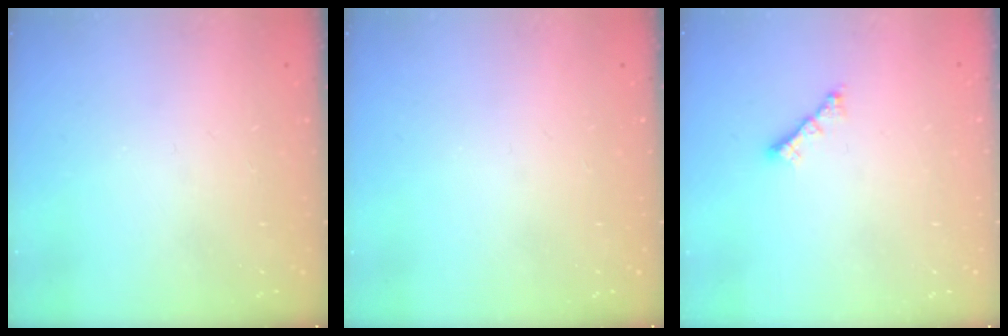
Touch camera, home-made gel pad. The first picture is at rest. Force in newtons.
{"total": 0.0}
{"total": 2.1, "press": 2.0, "slide": 0.5}